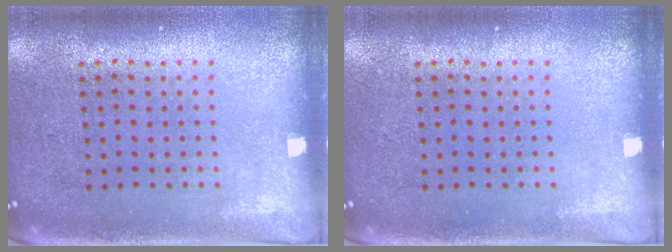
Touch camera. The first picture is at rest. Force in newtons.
{"total": 0.0}